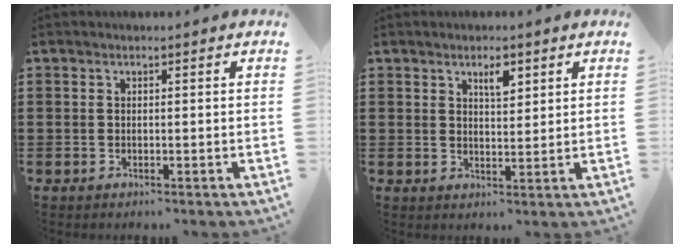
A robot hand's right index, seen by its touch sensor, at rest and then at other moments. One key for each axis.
{"total": 3.0, "fx": 1.9, "fy": 1.1, "fz": 2.1, "tx": -0.030, "ty": -0.002, "tz": 0.029}